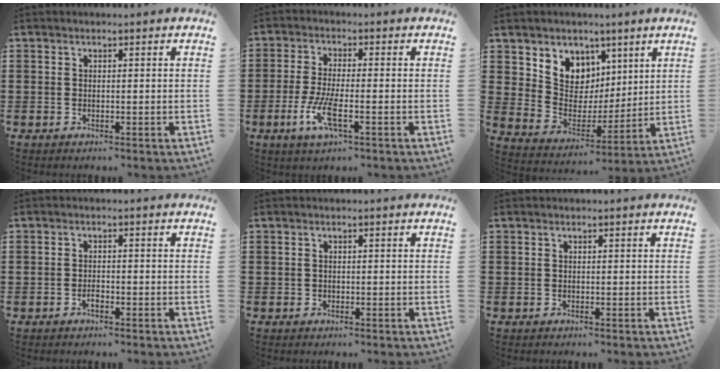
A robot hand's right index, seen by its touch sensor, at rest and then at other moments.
{"total": 6.1, "force": [-2.4, 1.3, 5.5], "torque": [-0.124, -0.016, -0.049]}
{"total": 7.1, "force": [4.5, 5.5, 0.4], "torque": [-0.049, -0.040, 0.085]}
{"total": 1.4, "force": [-0.9, 0.5, 1.0], "torque": [-0.022, -0.002, -0.016]}
{"total": 0.0}
{"total": 0.0}